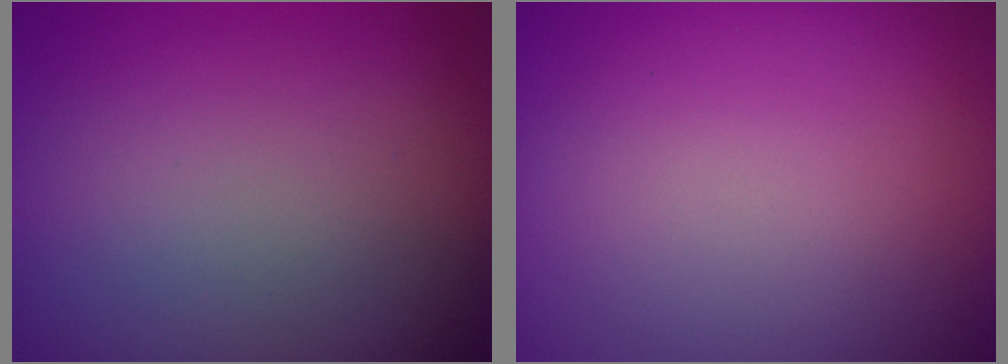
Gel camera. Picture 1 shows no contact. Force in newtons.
{"total": 0.0}